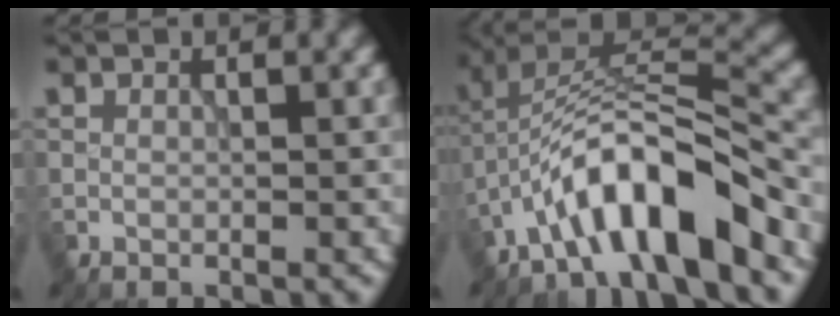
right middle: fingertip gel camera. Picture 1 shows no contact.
{"total": 9.2, "force": [-5.3, 2.6, 7.1], "torque": [-0.113, 0.019, -0.095]}